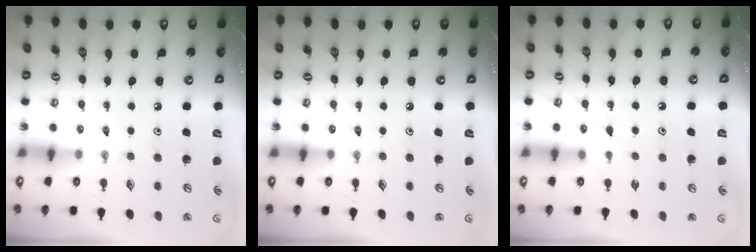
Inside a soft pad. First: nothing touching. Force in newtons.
{"total": 0.0}
{"total": 6.6, "press": 6.5, "slide": 0.9}